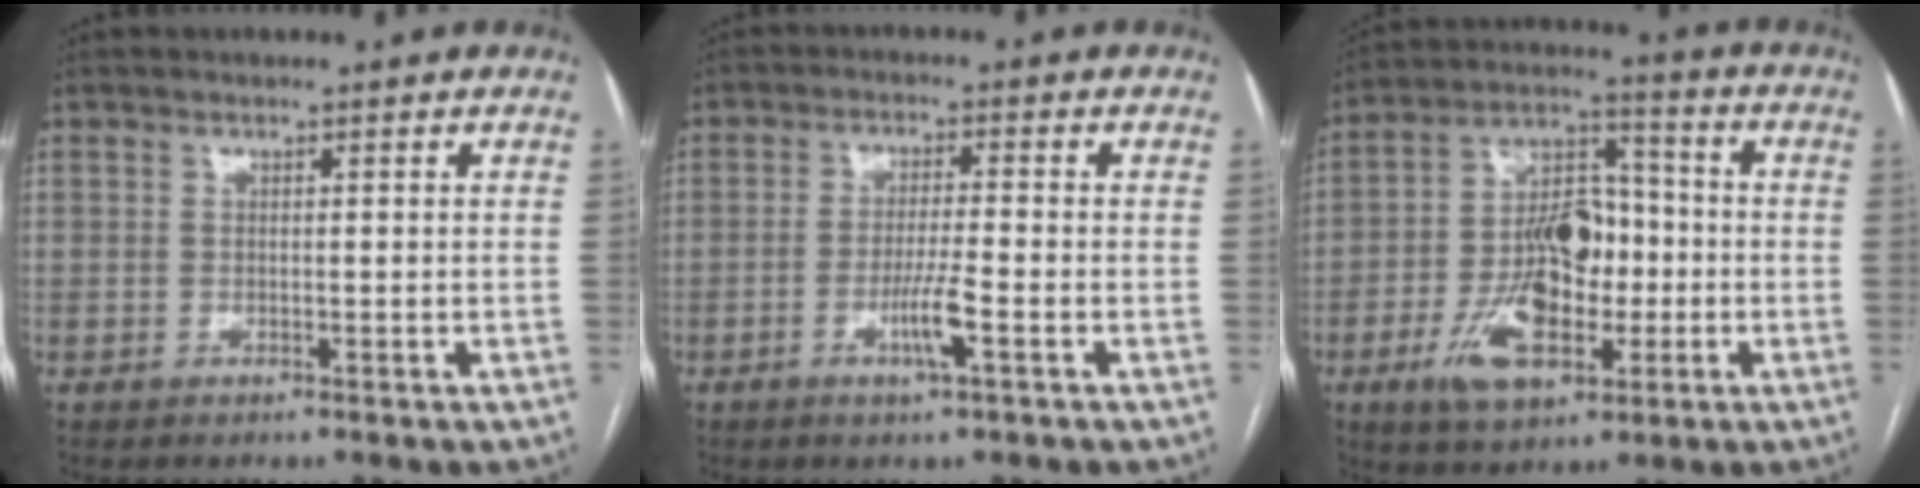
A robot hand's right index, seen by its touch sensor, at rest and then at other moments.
{"total": 4.8, "force": [-1.9, -0.1, 4.4], "torque": [-0.082, -0.006, -0.035]}
{"total": 14.1, "force": [-4.2, 7.3, 11.2], "torque": [-0.219, 0.019, -0.066]}